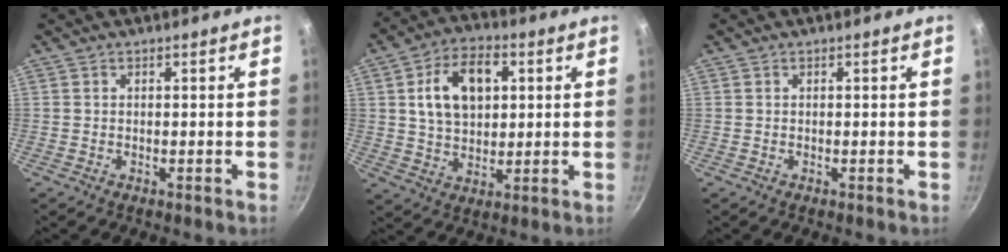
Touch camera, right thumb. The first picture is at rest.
{"total": 13.0, "force": [3.1, 8.6, 9.2], "torque": [-0.130, 0.004, 0.050]}
{"total": 0.0}